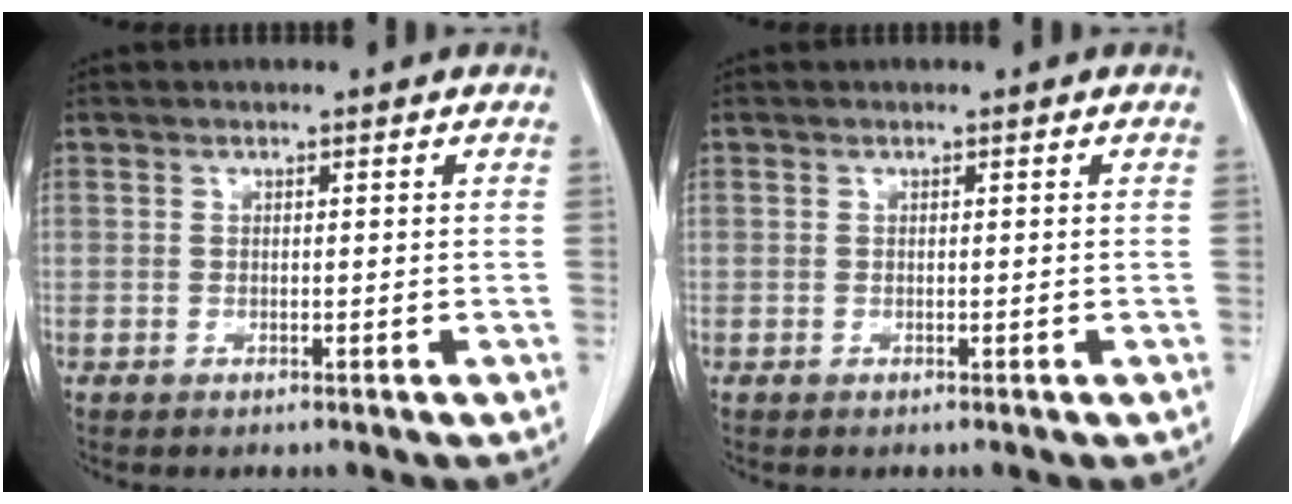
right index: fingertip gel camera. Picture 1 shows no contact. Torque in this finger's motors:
{"motor_torque": [0.00, 0.00, 0.00, 0.00]}